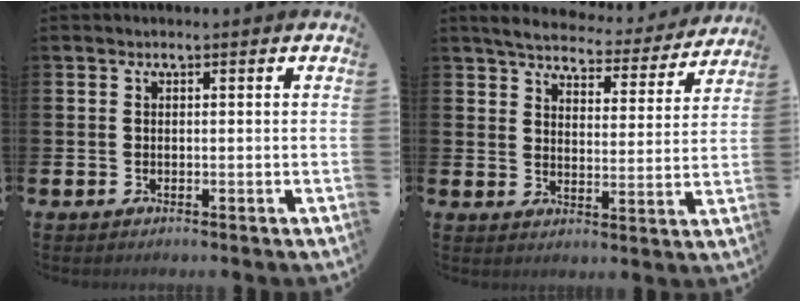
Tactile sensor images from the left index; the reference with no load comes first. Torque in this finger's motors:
{"motor_torque": [1.08, -1.05, 0.25, 0.02]}